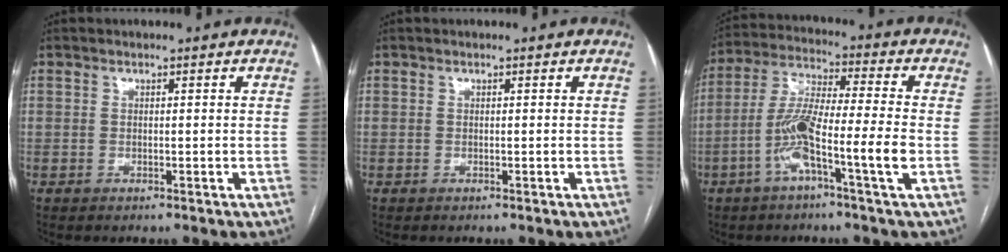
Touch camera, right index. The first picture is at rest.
{"total": 0.0}
{"total": 11.5, "force": [-4.1, -0.2, 10.7], "torque": [-0.212, 0.007, -0.083]}